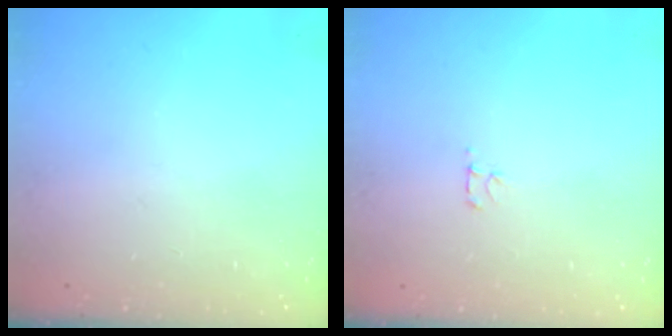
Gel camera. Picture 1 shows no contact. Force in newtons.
{"total": 2.7, "press": 2.7, "slide": 0.3}